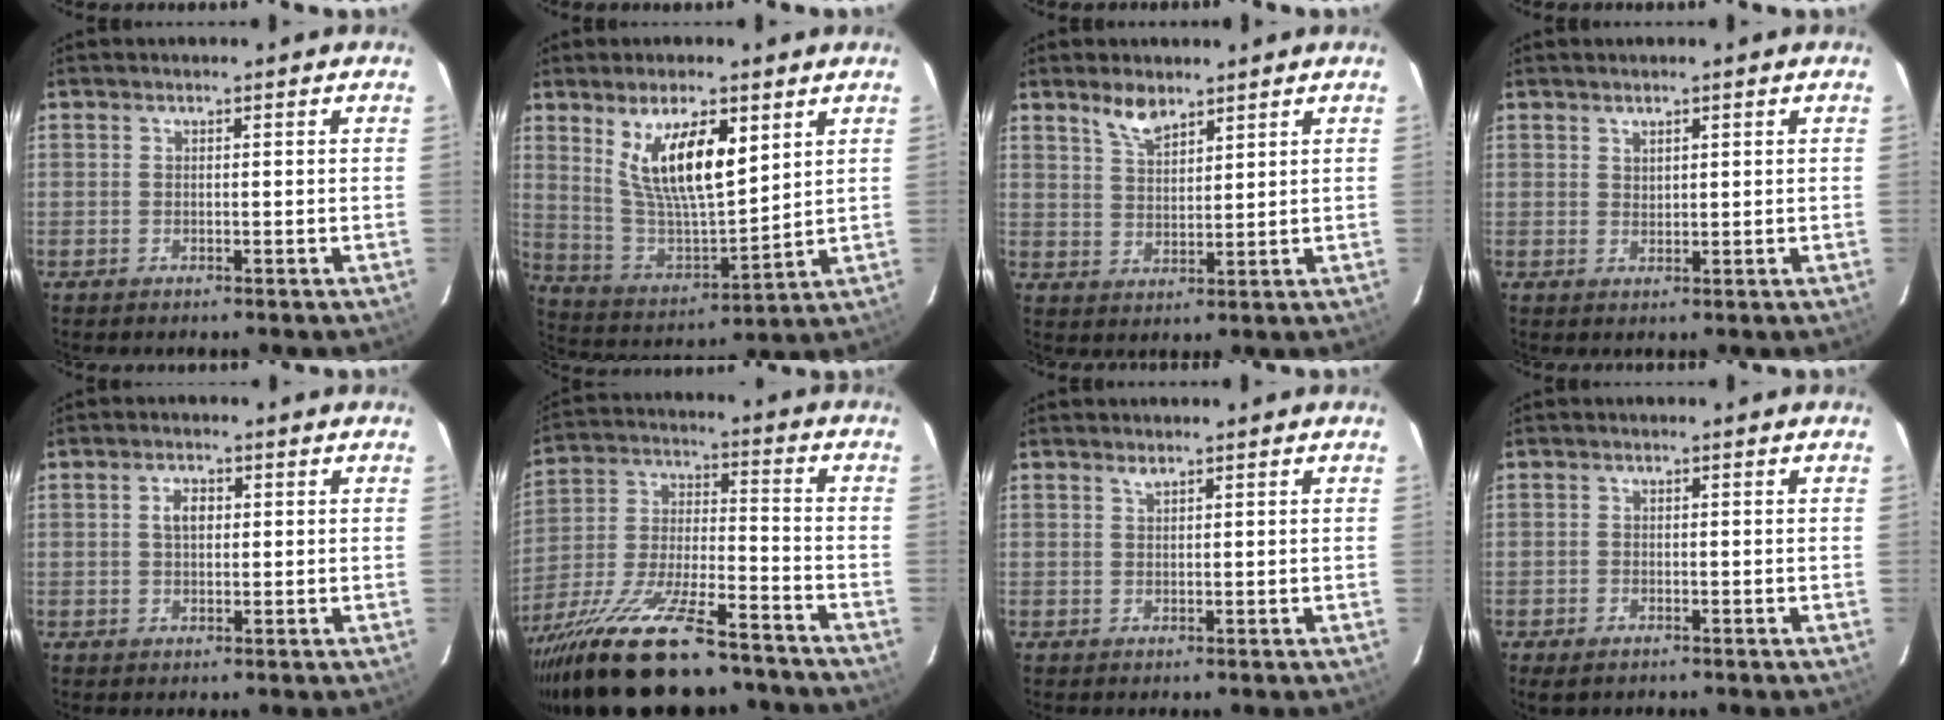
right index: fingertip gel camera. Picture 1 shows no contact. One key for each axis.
{"total": 13.9, "fx": 6.4, "fy": 4.6, "fz": 11.4, "tx": -0.209, "ty": -0.005, "tz": 0.135}
{"total": 5.0, "fx": 3.9, "fy": 1.8, "fz": 2.5, "tx": -0.045, "ty": 0.002, "tz": 0.076}
{"total": 1.5, "fx": 1.1, "fy": 0.8, "fz": 0.6, "tx": -0.007, "ty": 0.002, "tz": 0.021}
{"total": 3.0, "fx": 0.6, "fy": 1.9, "fz": 2.2, "tx": -0.039, "ty": 0.008, "tz": 0.012}
{"total": 26.6, "fx": -20.9, "fy": 6.7, "fz": 15.0, "tx": -0.289, "ty": -0.048, "tz": -0.331}
{"total": 0.8, "fx": 0.7, "fy": 0.1, "fz": 0.4, "tx": -0.006, "ty": 0.001, "tz": 0.013}
{"total": 2.2, "fx": -1.4, "fy": 1.4, "fz": 0.9, "tx": -0.021, "ty": -0.004, "tz": -0.026}